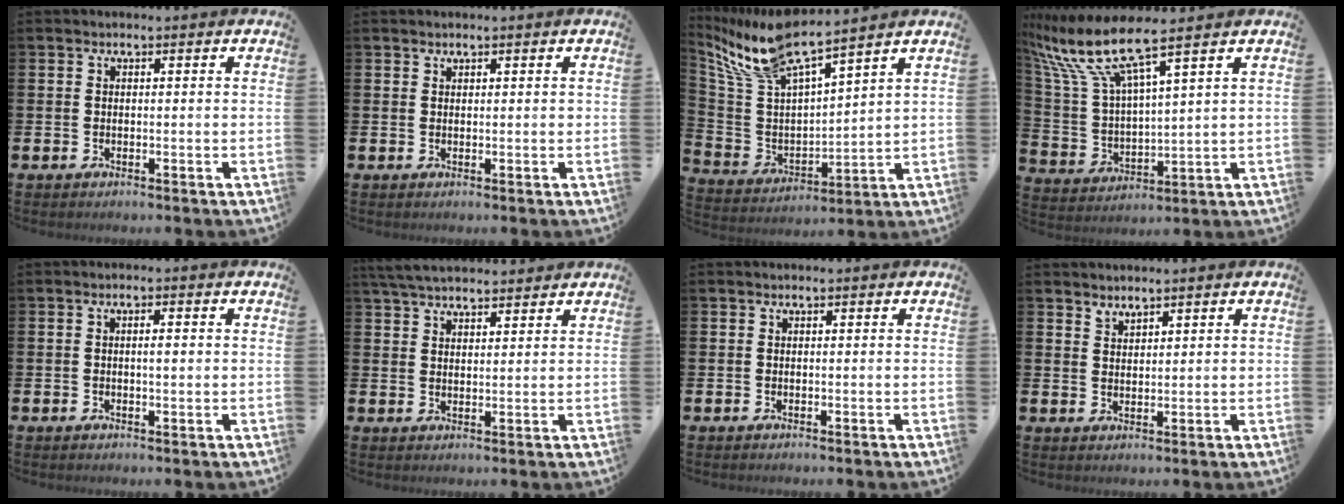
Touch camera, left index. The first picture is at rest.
{"total": 0.6, "force": [0.6, 0.2, 0.0], "torque": [0.007, -0.002, 0.010]}
{"total": 9.4, "force": [8.3, 1.3, 4.2], "torque": [-0.116, -0.046, 0.143]}
{"total": 9.3, "force": [7.7, 1.0, 5.1], "torque": [-0.138, -0.041, 0.126]}
{"total": 1.5, "force": [0.0, 0.5, 1.5], "torque": [-0.023, 0.001, -0.003]}
{"total": 4.7, "force": [4.5, 0.9, 1.2], "torque": [-0.026, -0.017, 0.081]}
{"total": 0.0}
{"total": 2.0, "force": [2.0, 0.4, -0.1], "torque": [0.014, -0.011, 0.034]}